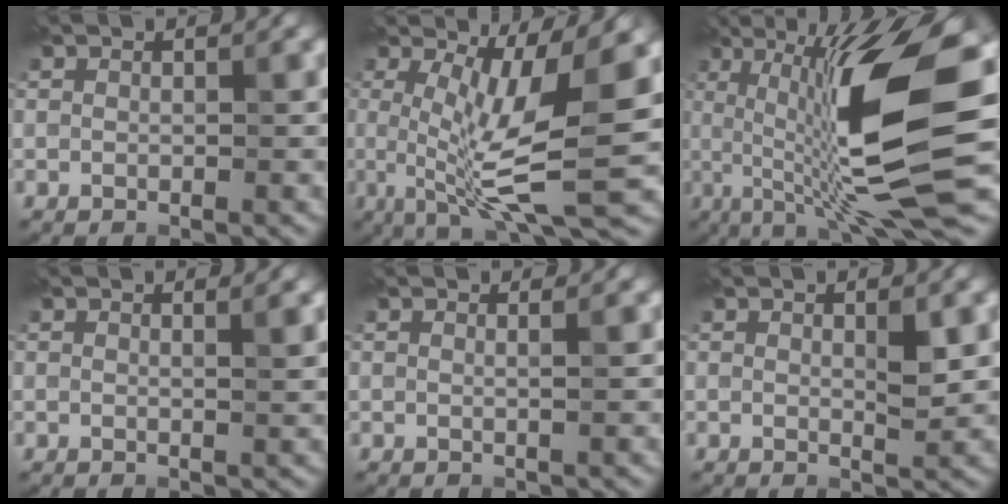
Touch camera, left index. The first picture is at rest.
{"total": 9.9, "force": [0.2, 2.4, 9.6], "torque": [-0.164, -0.014, 0.006]}
{"total": 13.5, "force": [-0.1, 2.4, 13.3], "torque": [-0.210, 0.011, -0.006]}
{"total": 1.7, "force": [0.8, 0.6, 1.4], "torque": [-0.009, 0.002, 0.004]}
{"total": 1.1, "force": [0.3, 0.5, 0.9], "torque": [-0.007, -0.002, -0.007]}
{"total": 1.8, "force": [0.5, 0.3, 1.7], "torque": [-0.027, -0.005, 0.007]}